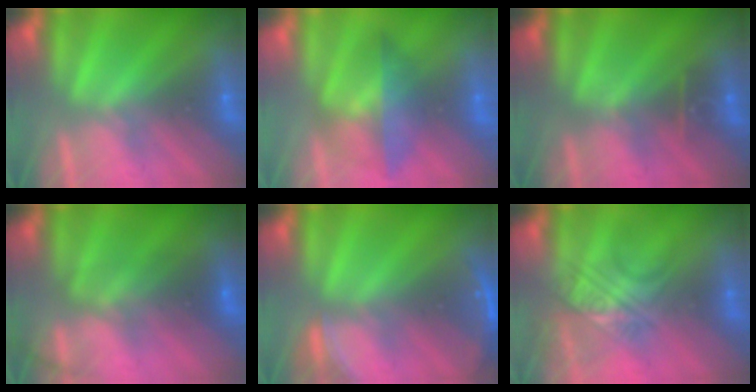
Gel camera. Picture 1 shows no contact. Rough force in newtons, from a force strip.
{"total": 4.4}
{"total": 2.8}
{"total": 7.8}
{"total": 2.7}
{"total": 2.4}